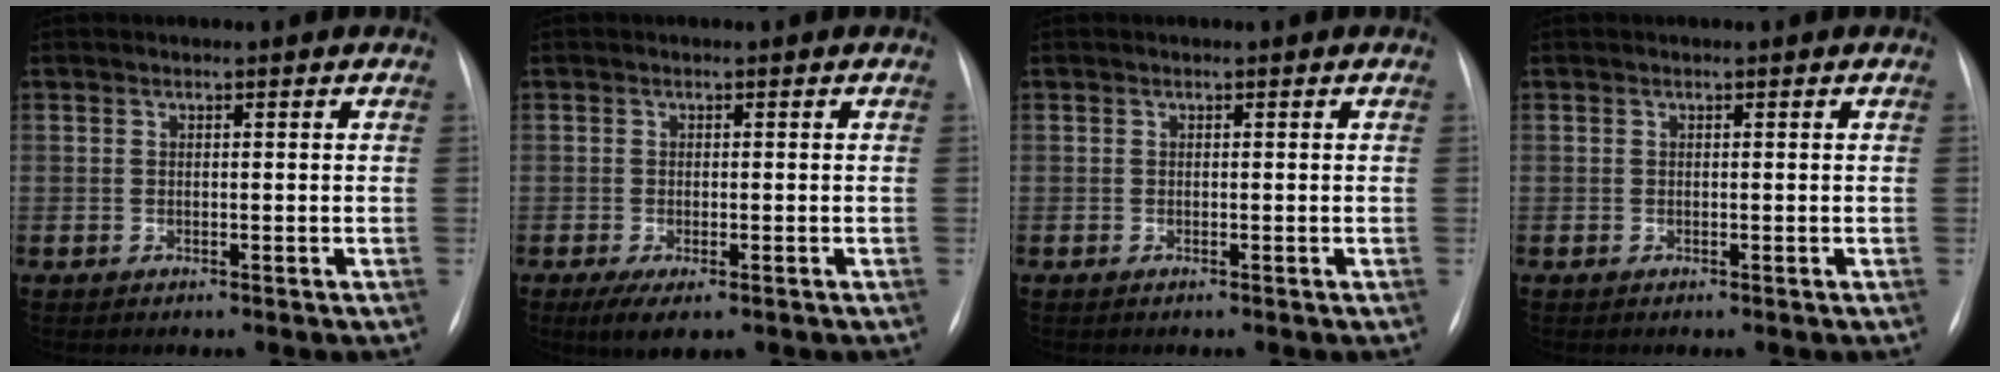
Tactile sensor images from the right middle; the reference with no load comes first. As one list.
[{"total": 4.0, "force": [-2.3, 1.2, 3.1], "torque": [-0.051, -0.010, -0.034]}, {"total": 0.0}, {"total": 0.0}]